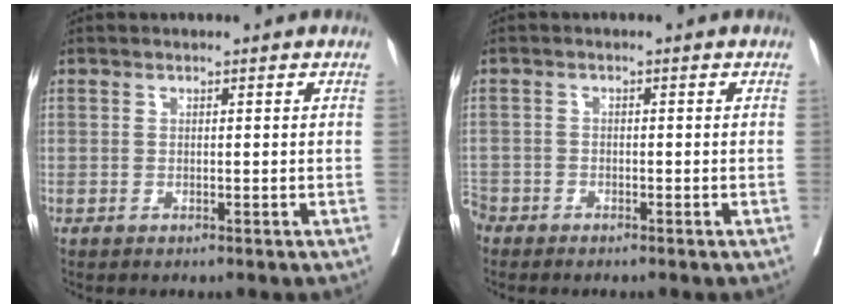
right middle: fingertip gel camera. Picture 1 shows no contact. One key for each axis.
{"total": 3.4, "fx": -2.8, "fy": 1.8, "fz": 0.5, "tx": -0.011, "ty": -0.001, "tz": -0.060}